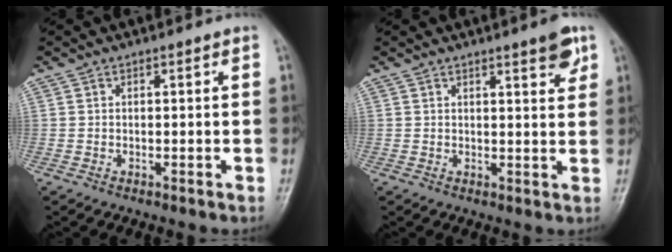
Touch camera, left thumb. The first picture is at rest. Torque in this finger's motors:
{"motor_torque": [-0.01, 0.02, 0.11, 0.04, 0.11]}